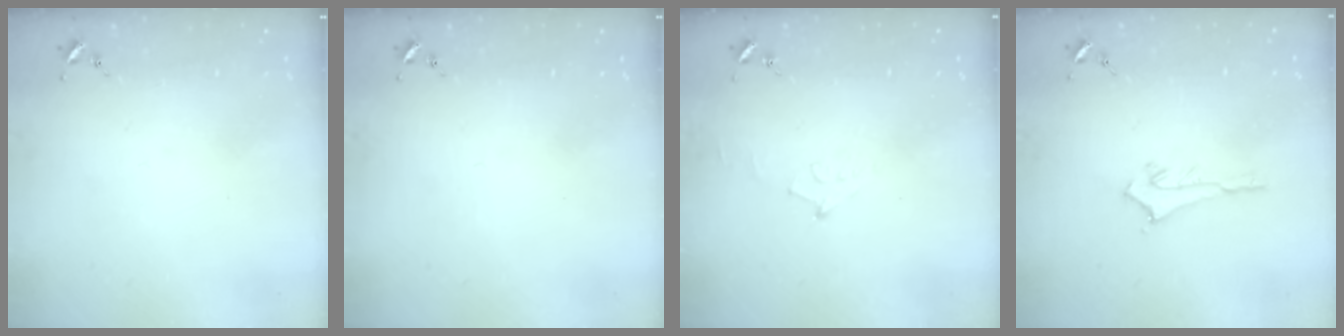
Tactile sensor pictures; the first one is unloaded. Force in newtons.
{"total": 0.0}
{"total": 5.2, "press": 5.2, "slide": 0.6}
{"total": 2.9, "press": 2.9, "slide": 0.3}